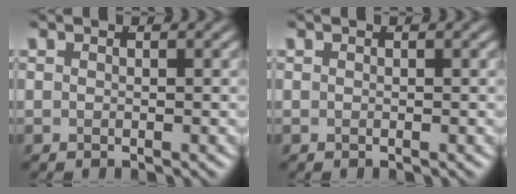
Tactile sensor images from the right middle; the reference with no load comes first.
{"total": 0.0}